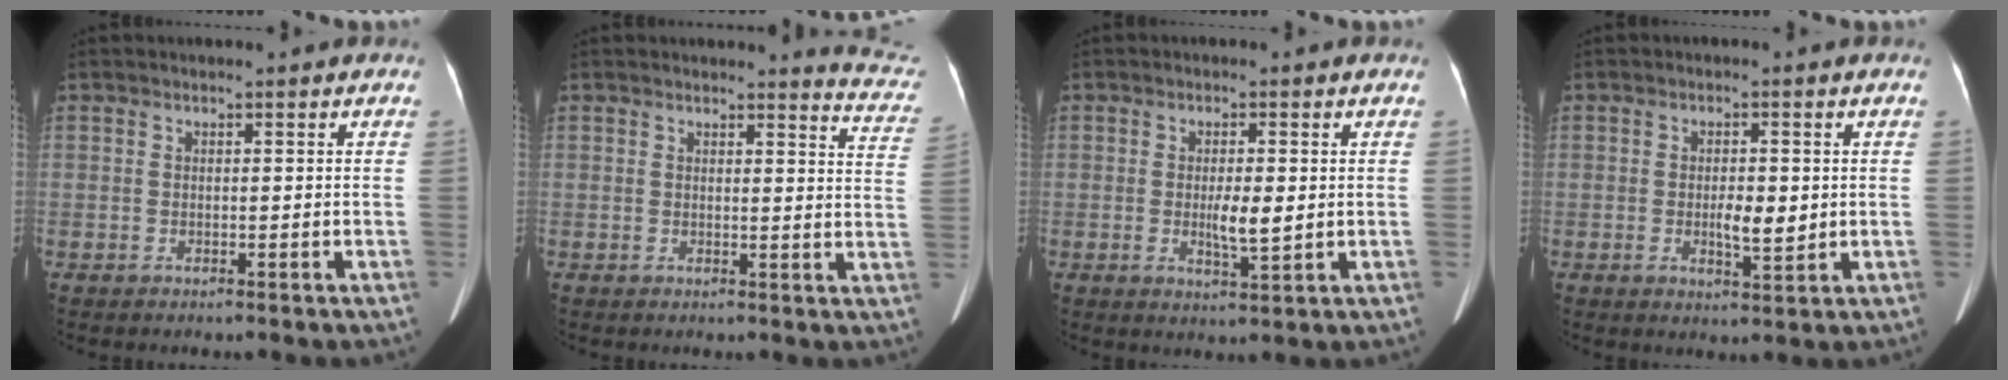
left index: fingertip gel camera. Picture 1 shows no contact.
{"total": 7.8, "force": [7.7, 0.9, 0.4], "torque": [0.019, -0.068, 0.049]}
{"total": 4.1, "force": [-0.2, 0.9, 4.0], "torque": [-0.073, -0.006, 0.001]}
{"total": 3.9, "force": [-0.2, 1.4, 3.7], "torque": [-0.065, -0.005, 0.001]}